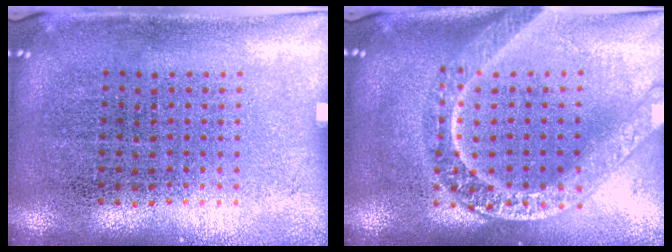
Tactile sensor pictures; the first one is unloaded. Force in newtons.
{"total": 2.3, "press": 2.3, "slide": 0.2}